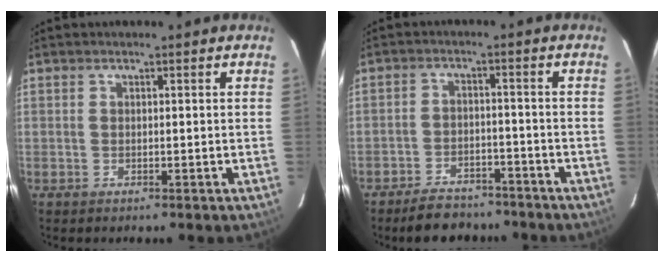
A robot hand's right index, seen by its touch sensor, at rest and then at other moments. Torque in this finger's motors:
{"motor_torque": [0.99, -1.15, 0.11, 0.03]}